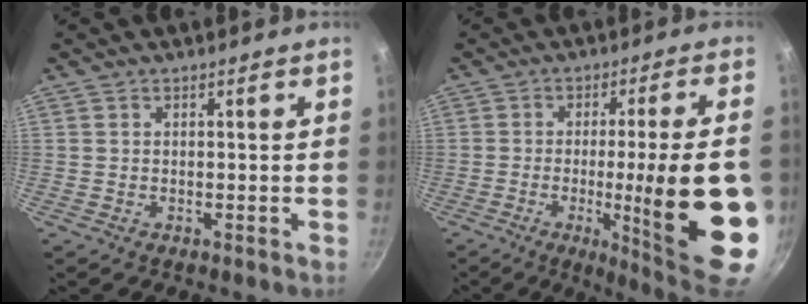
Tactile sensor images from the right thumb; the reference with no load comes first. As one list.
[{"total": 21.5, "force": [-4.0, 3.2, 20.9], "torque": [-0.275, 0.003, -0.044]}]